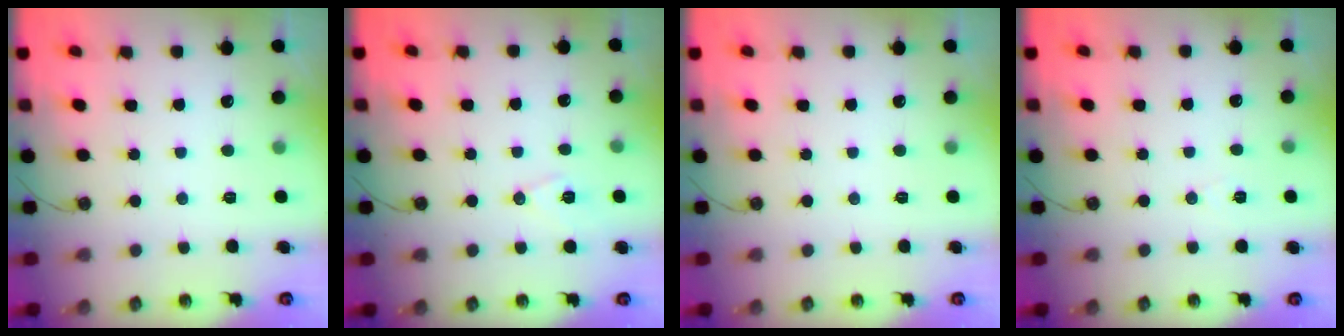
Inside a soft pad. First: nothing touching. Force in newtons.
{"total": 7.5, "press": 6.6, "slide": 3.6}
{"total": 0.0}
{"total": 5.3, "press": 3.0, "slide": 4.4}